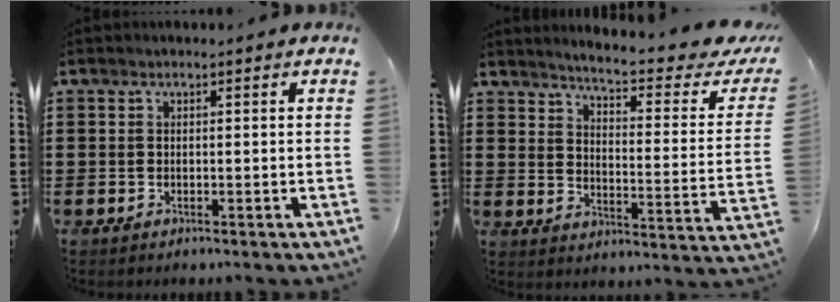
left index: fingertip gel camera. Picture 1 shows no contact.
{"total": 4.3, "force": [3.6, -0.8, 2.2], "torque": [-0.054, -0.039, 0.051]}